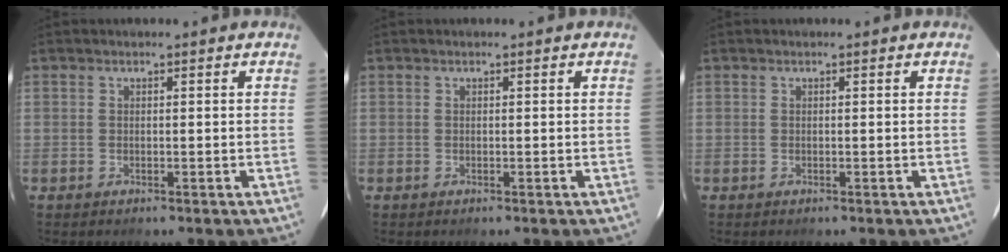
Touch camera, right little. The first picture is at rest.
{"total": 0.0}
{"total": 0.0}